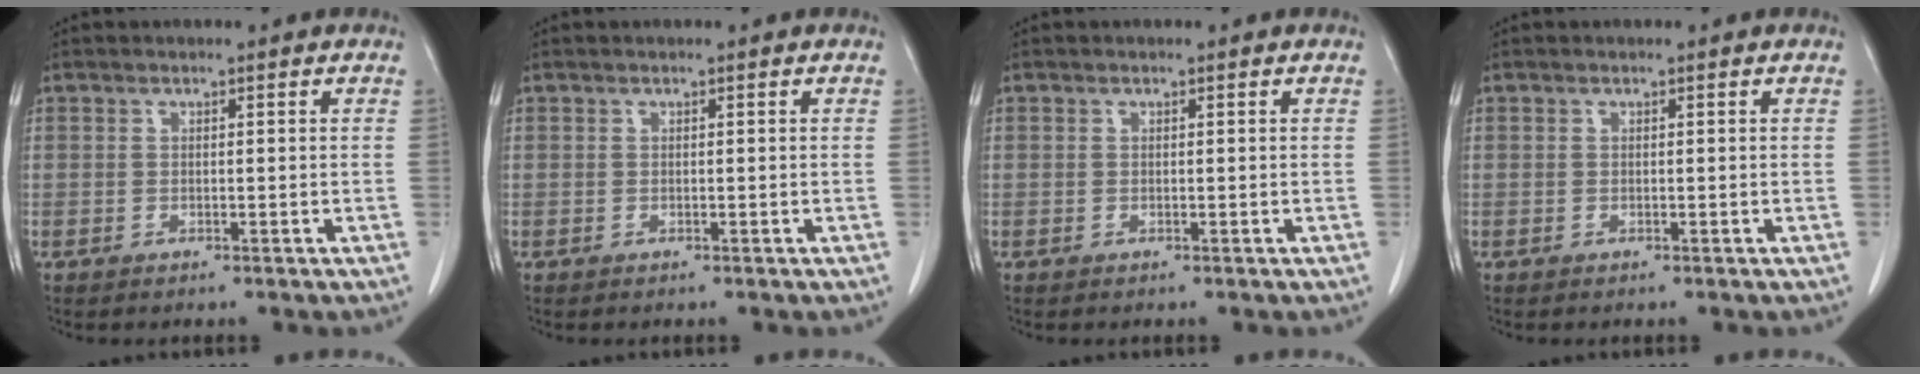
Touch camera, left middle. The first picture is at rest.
{"total": 0.0}
{"total": 0.0}
{"total": 0.0}